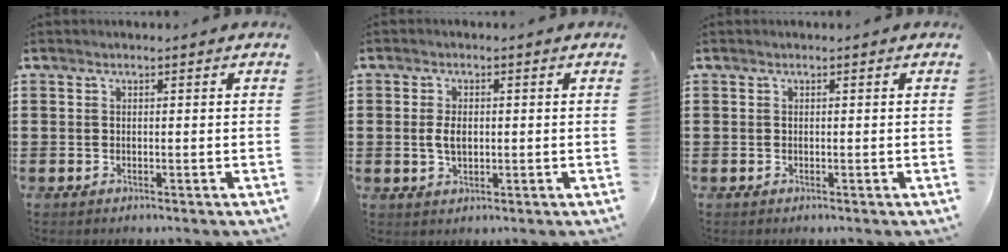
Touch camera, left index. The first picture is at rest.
{"total": 3.1, "force": [0.0, 1.8, 2.5], "torque": [-0.060, 0.003, -0.003]}
{"total": 0.0}